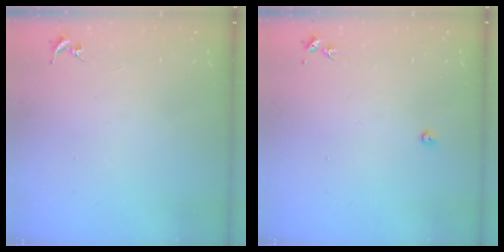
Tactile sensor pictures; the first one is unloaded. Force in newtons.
{"total": 2.4, "press": 2.4, "slide": 0.3}